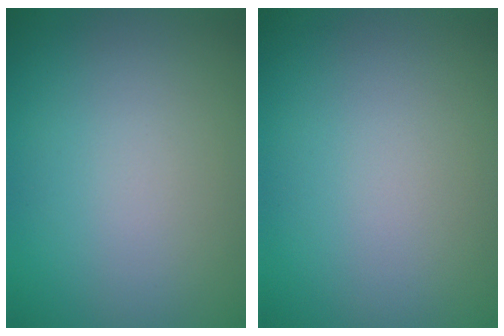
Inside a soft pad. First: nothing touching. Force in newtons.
{"total": 0.0}